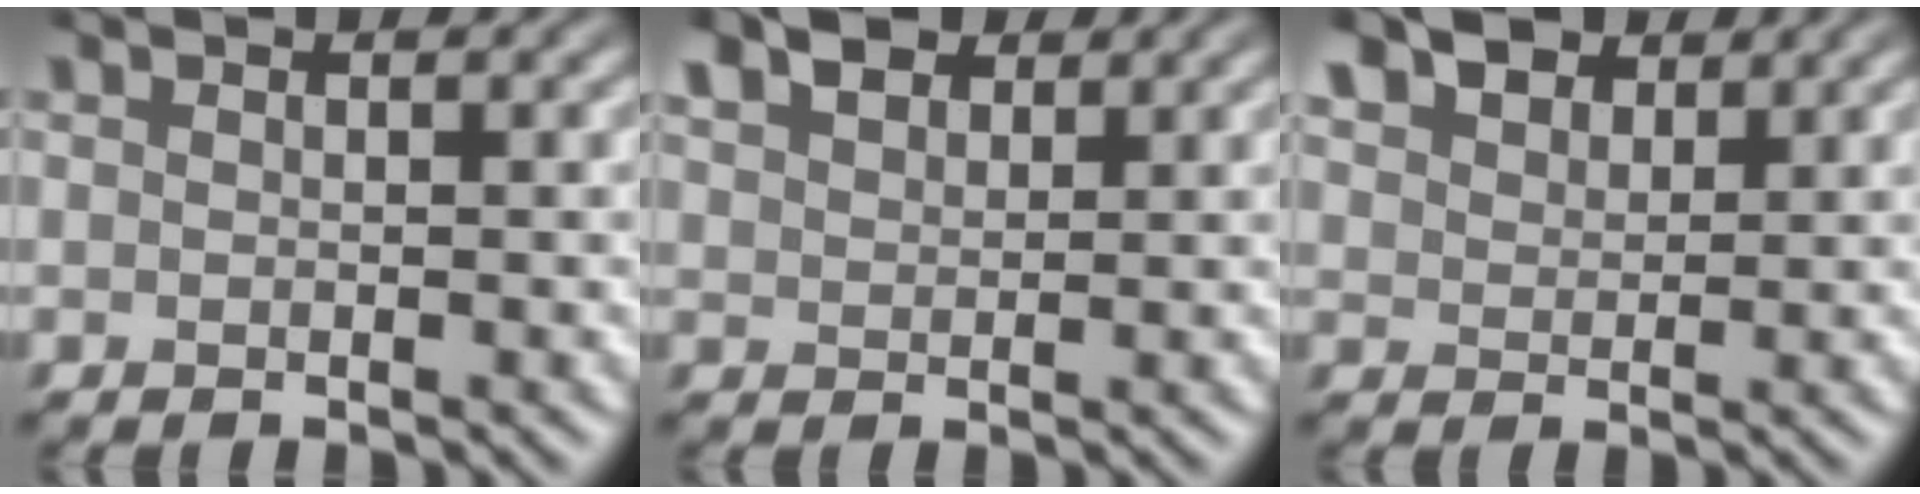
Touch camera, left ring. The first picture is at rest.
{"total": 3.1, "force": [2.1, 1.6, 1.5], "torque": [-0.039, 0.012, 0.041]}
{"total": 4.3, "force": [3.2, 2.2, 1.8], "torque": [-0.050, 0.013, 0.058]}